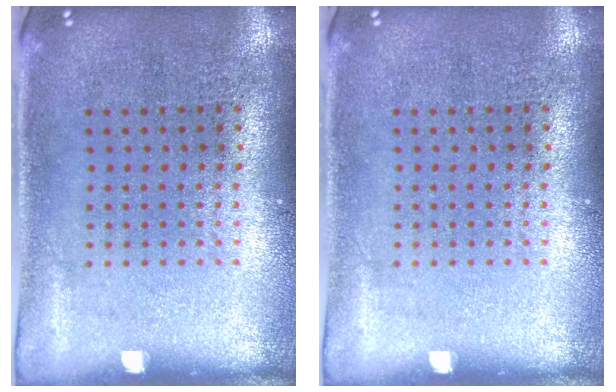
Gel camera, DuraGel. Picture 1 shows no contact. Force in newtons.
{"total": 0.0}